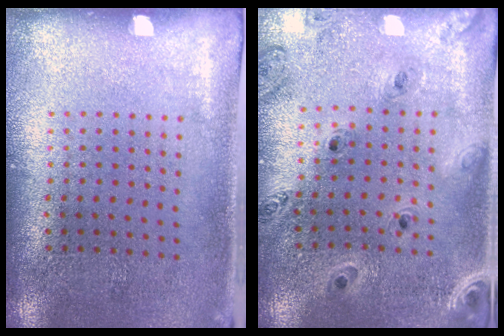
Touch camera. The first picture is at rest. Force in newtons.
{"total": 1.3, "press": 1.3, "slide": 0.1}